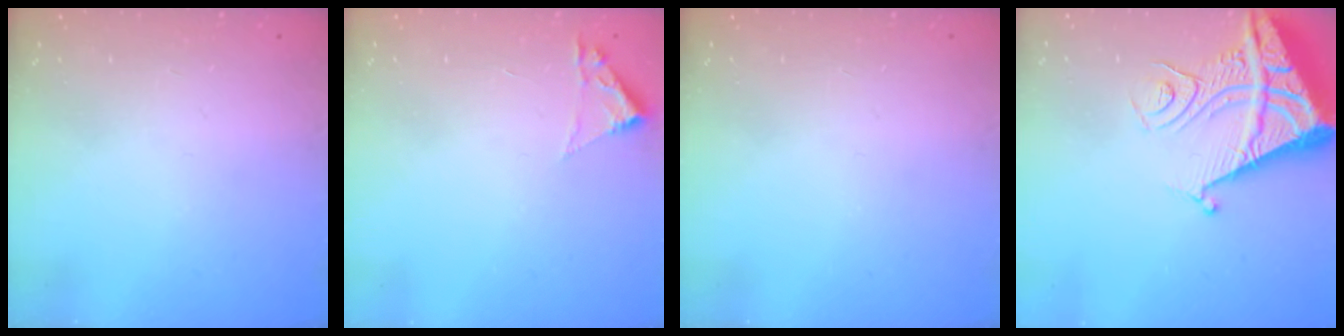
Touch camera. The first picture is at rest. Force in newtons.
{"total": 1.8, "press": 1.8, "slide": 0.2}
{"total": 0.0}
{"total": 11.4, "press": 11.3, "slide": 1.3}